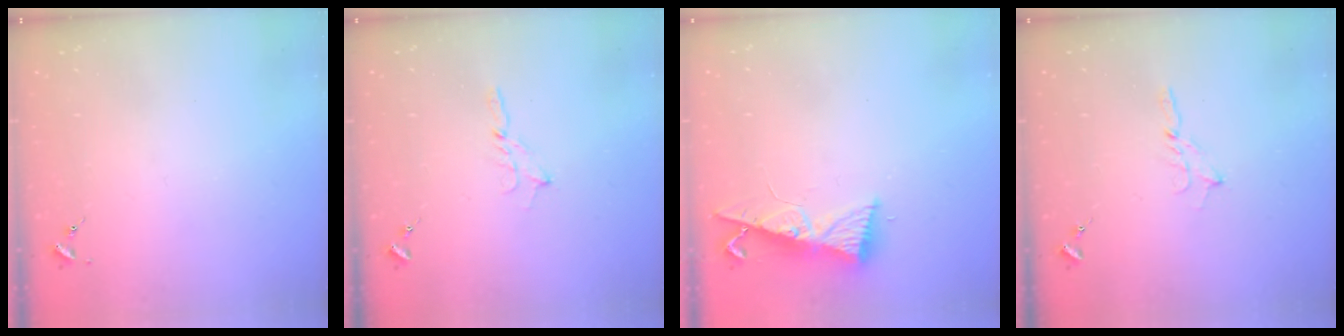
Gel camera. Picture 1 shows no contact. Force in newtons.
{"total": 2.5, "press": 2.5, "slide": 0.2}
{"total": 8.5, "press": 8.5, "slide": 1.0}
{"total": 2.5, "press": 2.5, "slide": 0.2}